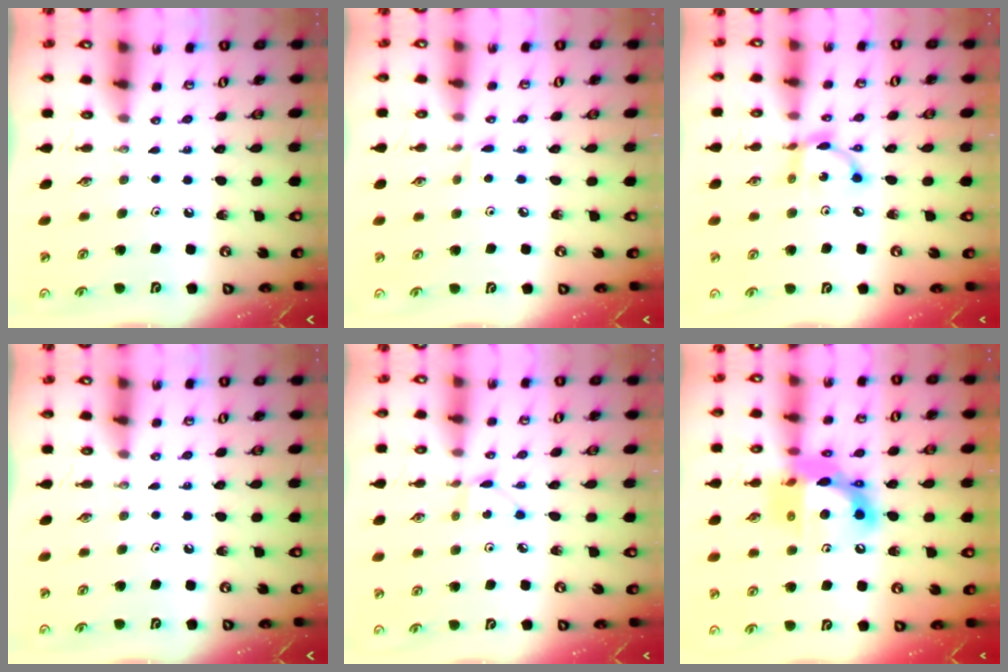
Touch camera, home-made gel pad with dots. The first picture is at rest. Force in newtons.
{"total": 2.2, "press": 2.1, "slide": 0.3}
{"total": 10.0, "press": 10.0, "slide": 0.7}
{"total": 0.0}
{"total": 3.0, "press": 2.9, "slide": 0.4}
{"total": 16.5, "press": 16.5, "slide": 1.5}